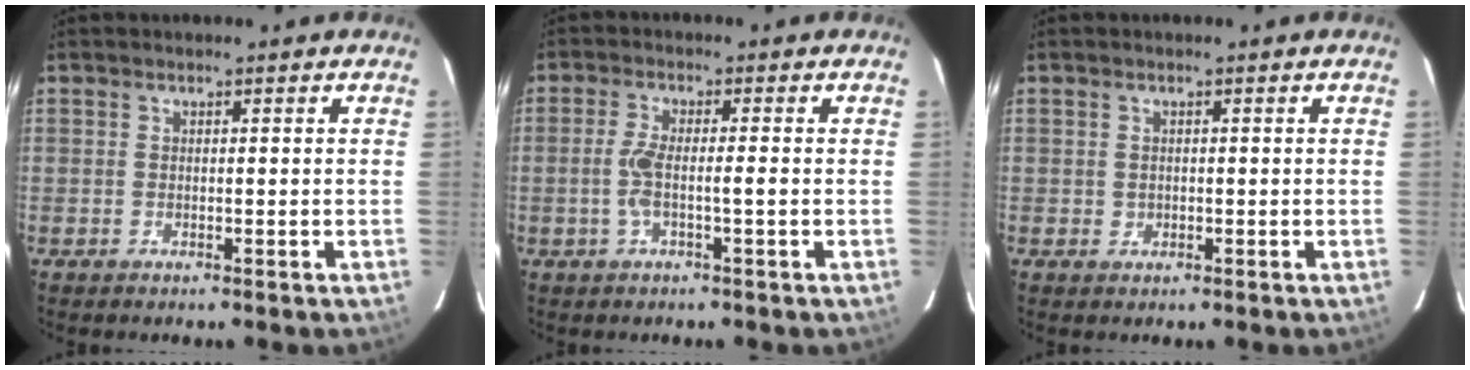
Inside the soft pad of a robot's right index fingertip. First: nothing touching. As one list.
[{"total": 3.9, "force": [-0.9, 0.3, 3.8], "torque": [-0.081, 0.007, -0.016]}, {"total": 0.7, "force": [-0.1, 0.6, 0.4], "torque": [-0.010, -0.001, 0.001]}]